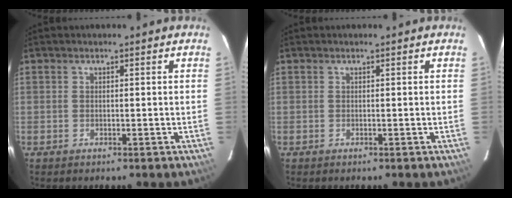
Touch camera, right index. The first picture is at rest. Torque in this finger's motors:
{"motor_torque": [0.08, 0.05, 0.13, 0.01]}